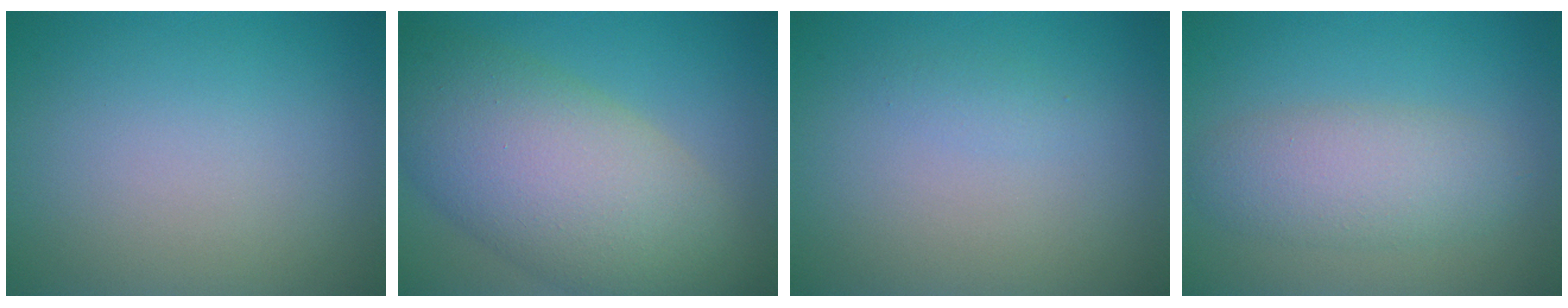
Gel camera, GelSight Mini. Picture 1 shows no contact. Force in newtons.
{"total": 11.0, "press": 11.0, "slide": 0.5}
{"total": 0.7, "press": 0.7, "slide": 0.0}
{"total": 4.1, "press": 4.0, "slide": 0.2}